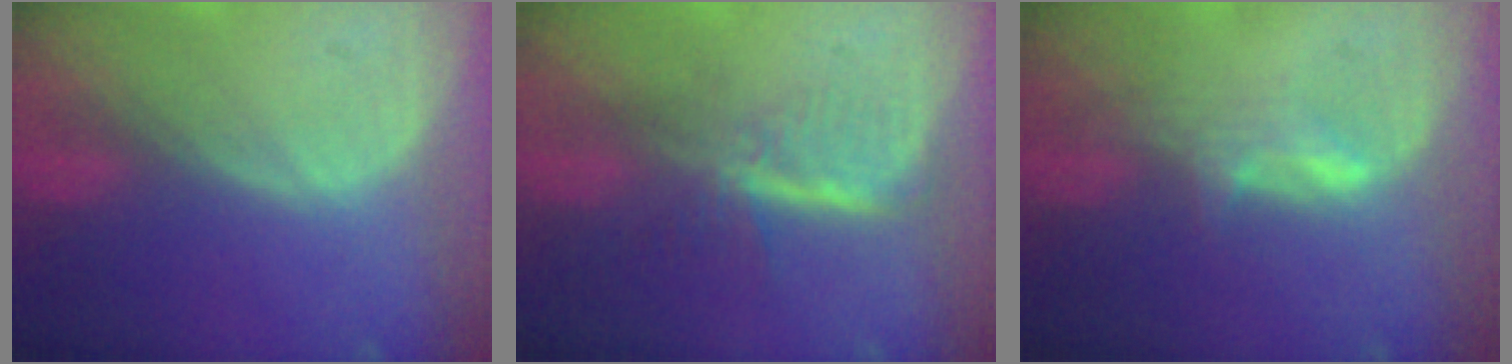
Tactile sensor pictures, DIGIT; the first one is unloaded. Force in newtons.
{"total": 6.0, "press": 5.1, "slide": 3.0}
{"total": 2.8, "press": 2.8, "slide": 0.4}